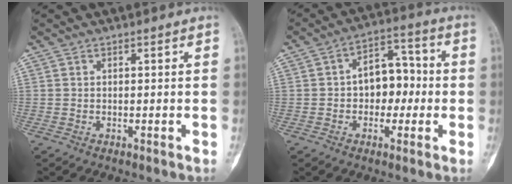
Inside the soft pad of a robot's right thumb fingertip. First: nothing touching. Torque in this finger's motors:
{"motor_torque": [-0.50, 0.89, 0.20, -0.11, 0.05]}